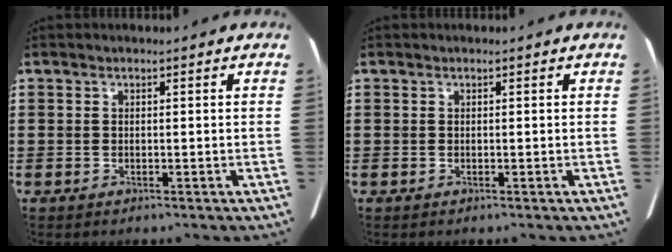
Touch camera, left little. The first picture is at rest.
{"total": 0.0}